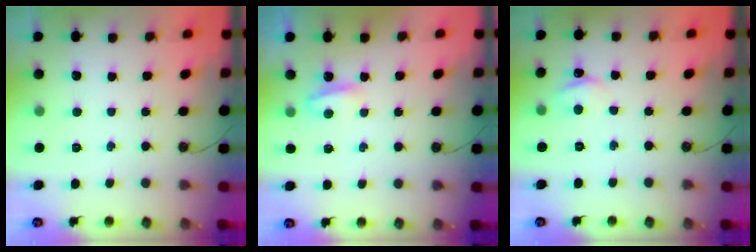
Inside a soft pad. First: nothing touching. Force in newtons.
{"total": 3.9, "press": 3.9, "slide": 0.4}
{"total": 2.8, "press": 2.7, "slide": 0.4}